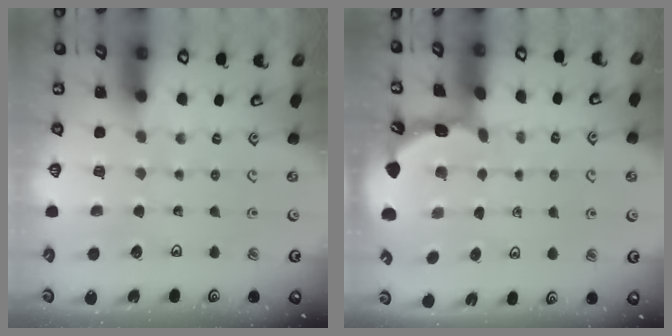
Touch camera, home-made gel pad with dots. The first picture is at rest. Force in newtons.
{"total": 1.9, "press": 1.9, "slide": 0.1}